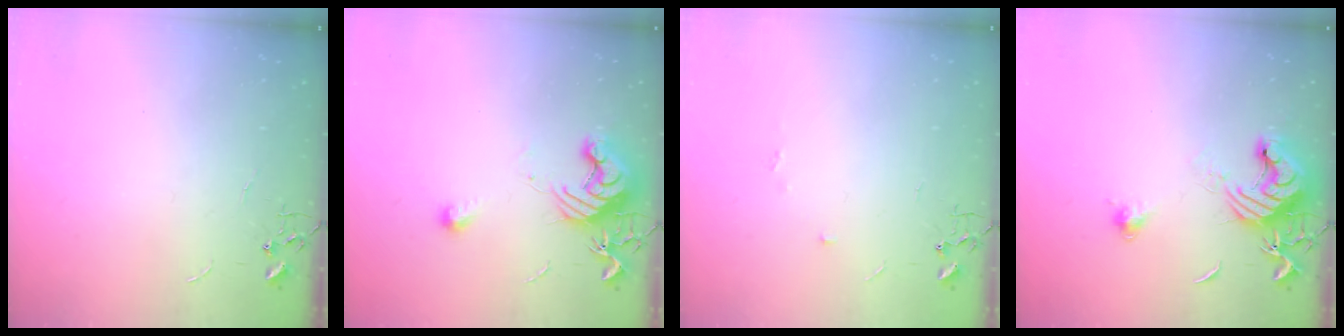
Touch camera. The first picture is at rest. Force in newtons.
{"total": 12.6, "press": 12.5, "slide": 0.8}
{"total": 5.3, "press": 5.2, "slide": 0.7}
{"total": 13.2, "press": 13.1, "slide": 1.7}